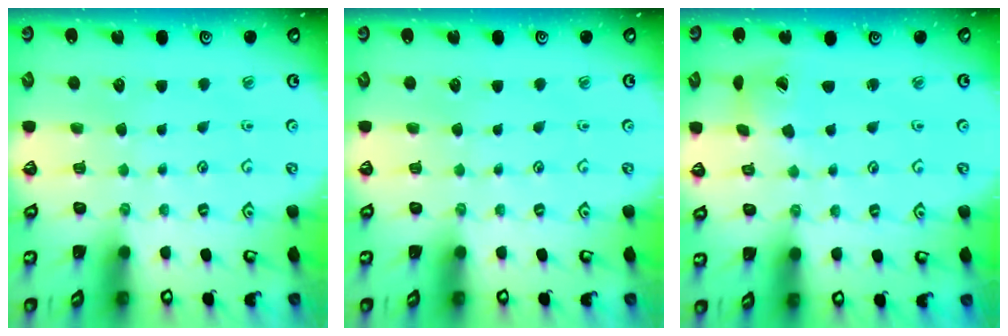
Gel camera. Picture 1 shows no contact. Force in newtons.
{"total": 0.0}
{"total": 3.0, "press": 2.9, "slide": 0.5}